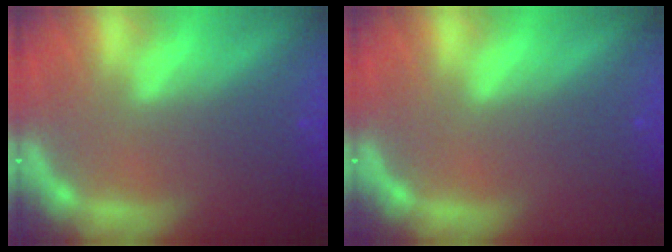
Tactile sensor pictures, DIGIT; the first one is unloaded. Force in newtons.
{"total": 0.0}